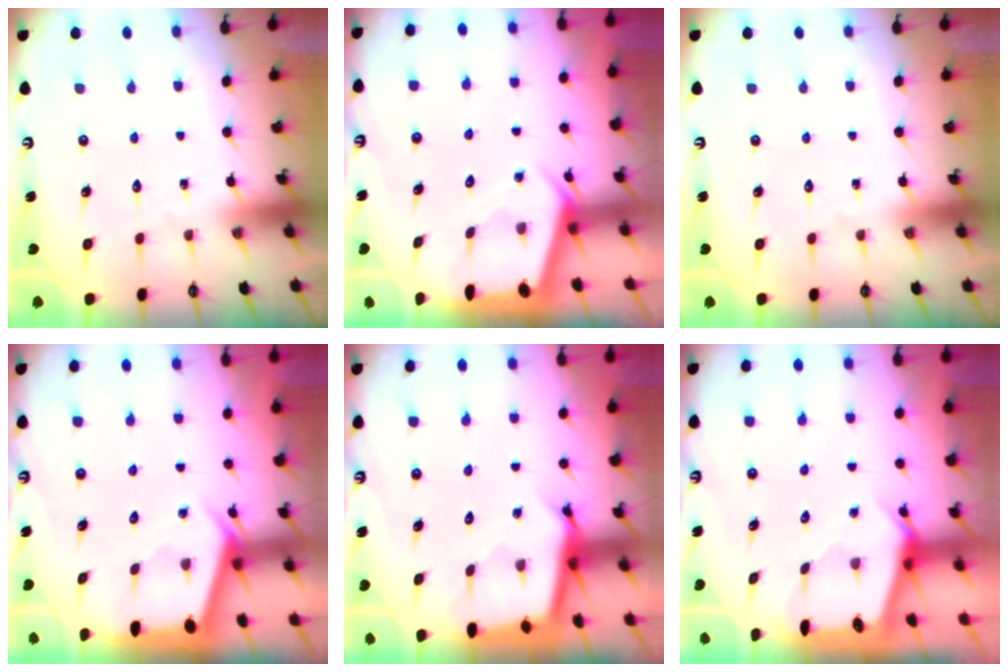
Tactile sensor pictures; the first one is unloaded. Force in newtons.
{"total": 2.4, "press": 2.4, "slide": 0.3}
{"total": 0.0}
{"total": 2.2, "press": 2.2, "slide": 0.3}
{"total": 2.5, "press": 2.5, "slide": 0.1}
{"total": 2.5, "press": 2.5, "slide": 0.3}